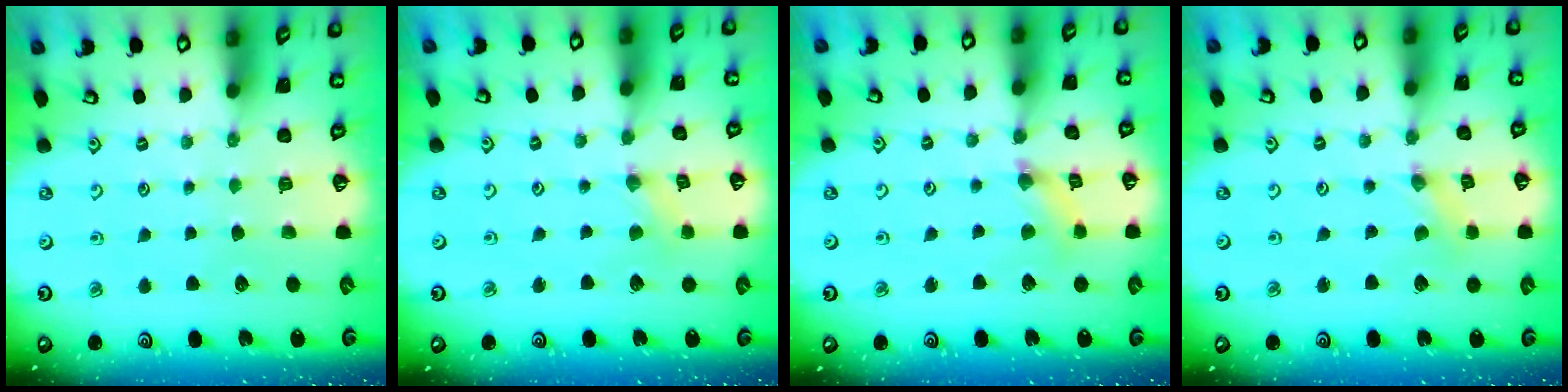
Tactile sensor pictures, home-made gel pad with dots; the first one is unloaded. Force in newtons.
{"total": 1.8, "press": 1.8, "slide": 0.3}
{"total": 2.9, "press": 2.9, "slide": 0.3}
{"total": 0.0}